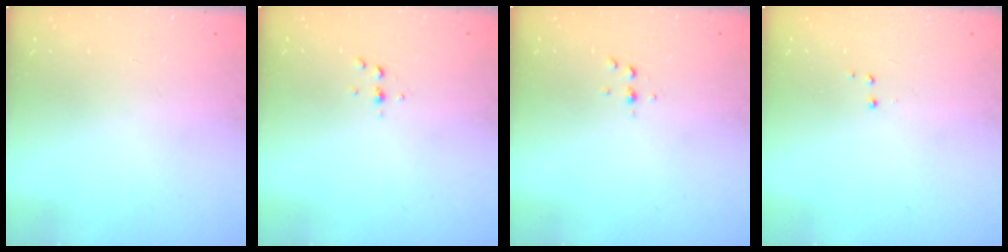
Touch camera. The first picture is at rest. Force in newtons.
{"total": 2.6, "press": 2.6, "slide": 0.3}
{"total": 2.6, "press": 2.6, "slide": 0.3}
{"total": 2.9, "press": 2.8, "slide": 0.7}